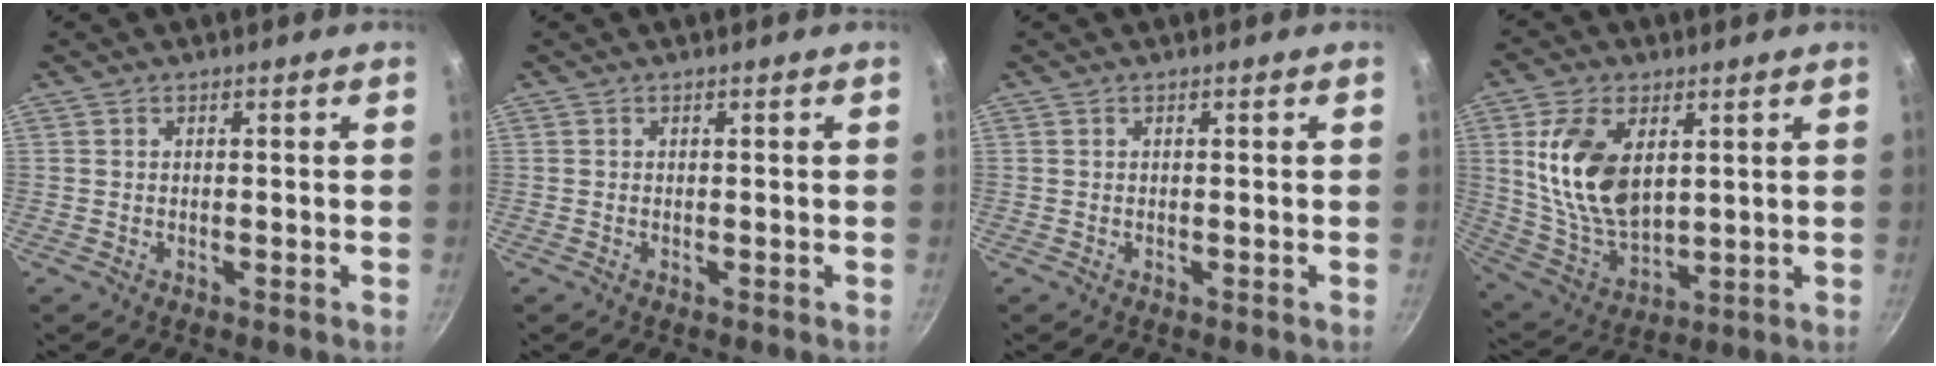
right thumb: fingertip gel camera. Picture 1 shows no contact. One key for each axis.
{"total": 0.0}
{"total": 0.0}
{"total": 15.5, "fx": 4.0, "fy": 9.2, "fz": 11.8, "tx": -0.207, "ty": -0.028, "tz": 0.089}